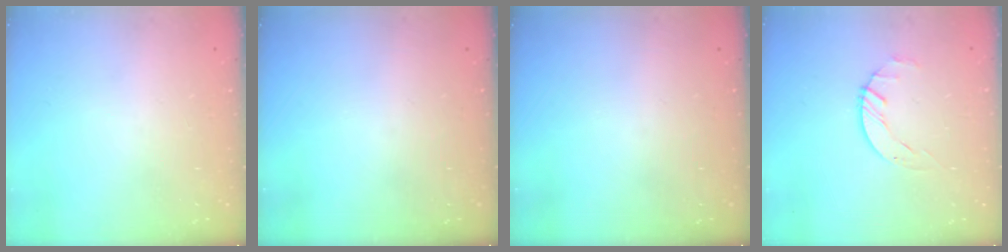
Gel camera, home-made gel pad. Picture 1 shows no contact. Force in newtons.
{"total": 0.0}
{"total": 0.0}
{"total": 1.8, "press": 1.8, "slide": 0.3}